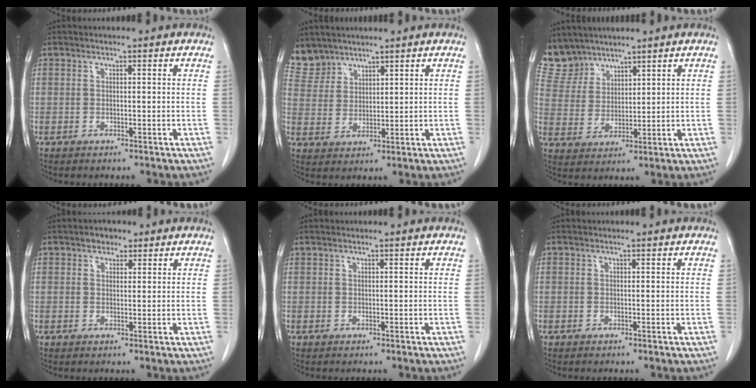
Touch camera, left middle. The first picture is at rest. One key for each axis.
{"total": 4.9, "fx": 4.5, "fy": 2.0, "fz": -0.4, "tx": 0.007, "ty": 0.002, "tz": 0.101}
{"total": 6.3, "fx": 5.8, "fy": 2.4, "fz": 0.0, "tx": -0.008, "ty": 0.005, "tz": 0.133}
{"total": 2.0, "fx": 1.3, "fy": 1.3, "fz": 0.7, "tx": -0.011, "ty": 0.003, "tz": 0.019}
{"total": 0.0}
{"total": 0.0}